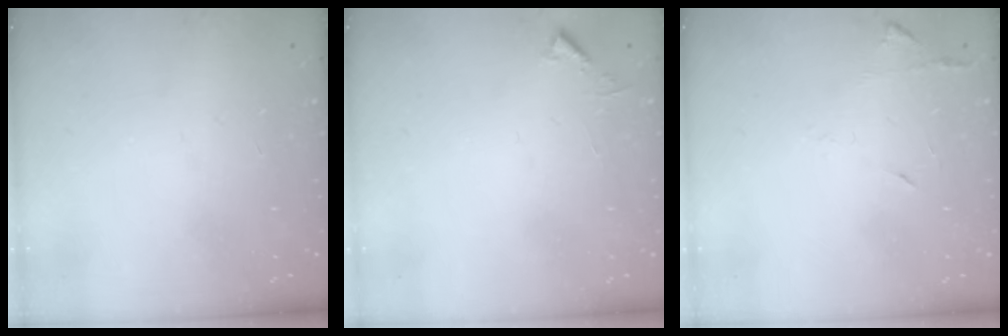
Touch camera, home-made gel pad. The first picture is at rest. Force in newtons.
{"total": 4.0, "press": 4.0, "slide": 0.4}
{"total": 5.8, "press": 5.8, "slide": 0.7}